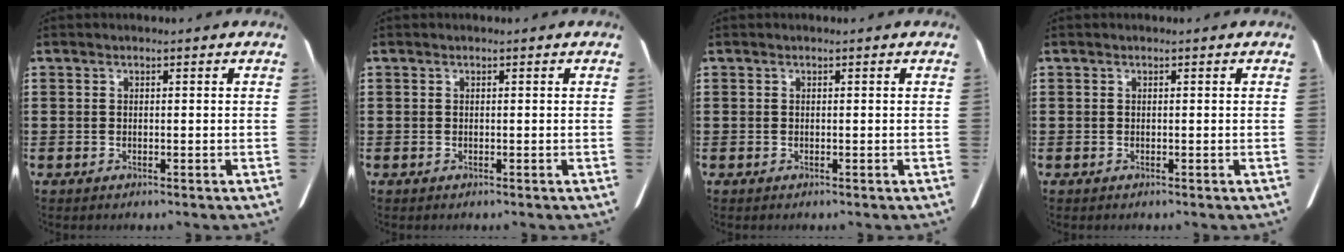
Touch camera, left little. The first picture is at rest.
{"total": 0.0}
{"total": 0.0}
{"total": 0.0}